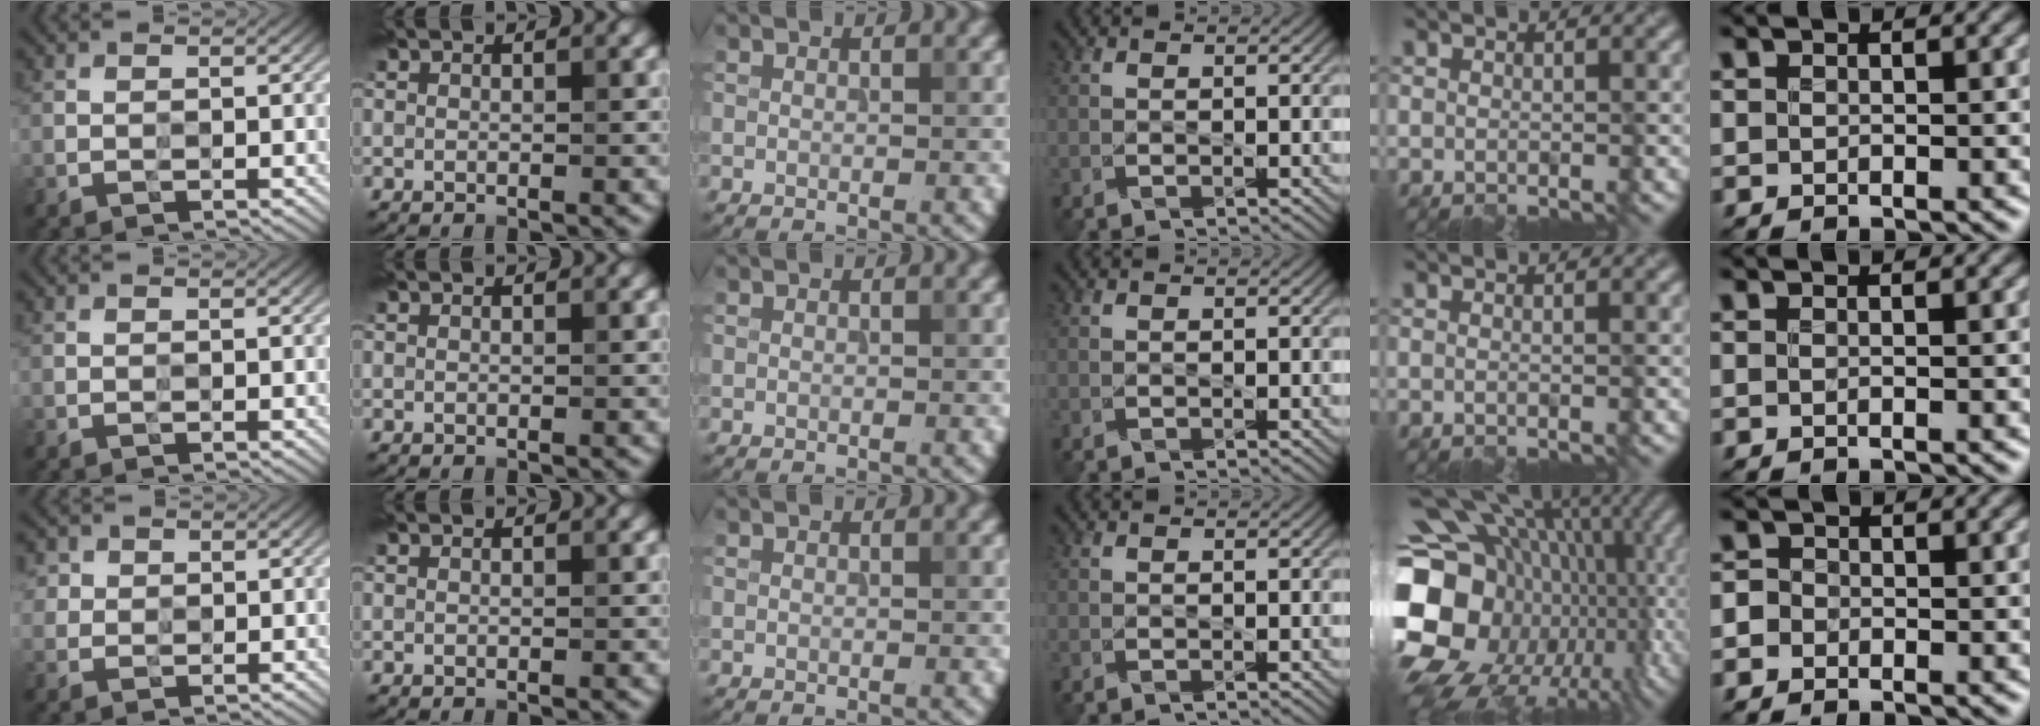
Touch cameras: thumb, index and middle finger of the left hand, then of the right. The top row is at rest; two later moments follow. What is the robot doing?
{"motion": "wipe", "object": "plastic plate"}